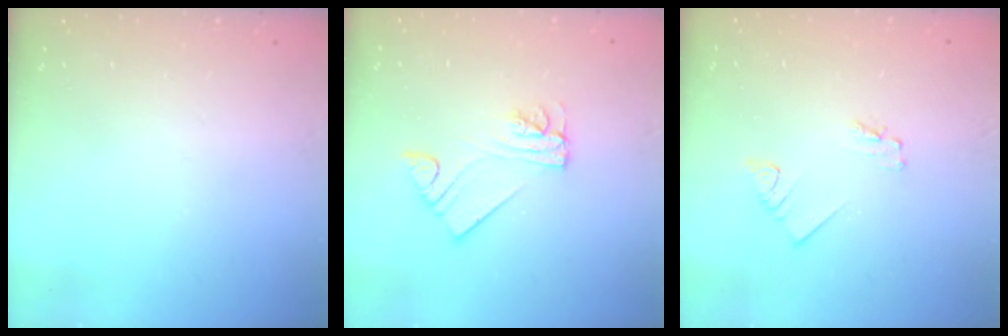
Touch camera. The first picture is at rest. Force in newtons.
{"total": 4.5, "press": 4.5, "slide": 0.3}
{"total": 1.8, "press": 1.7, "slide": 0.2}